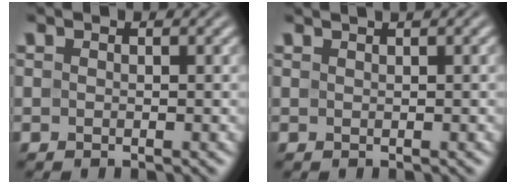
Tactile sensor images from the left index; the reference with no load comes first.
{"total": 1.6, "force": [1.0, 0.4, 1.2], "torque": [-0.016, 0.002, 0.008]}